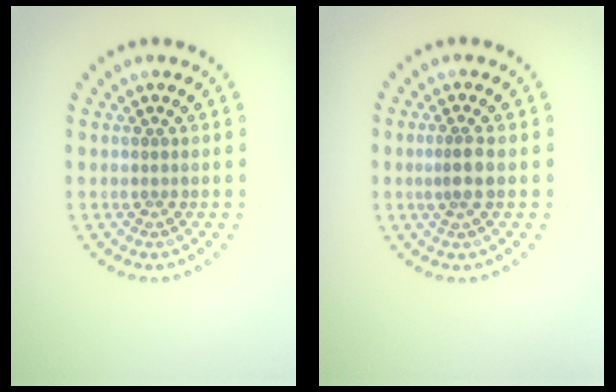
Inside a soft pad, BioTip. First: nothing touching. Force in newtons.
{"total": 2.2, "press": 1.8, "slide": 1.2}